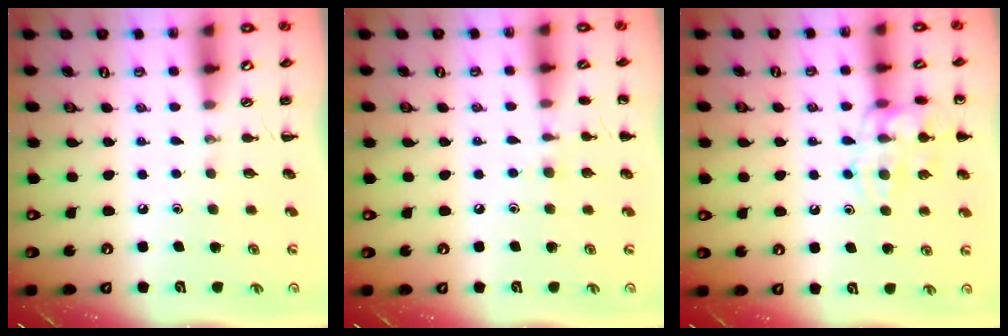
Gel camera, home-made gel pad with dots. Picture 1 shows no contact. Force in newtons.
{"total": 6.2, "press": 5.9, "slide": 1.8}
{"total": 14.6, "press": 14.5, "slide": 1.5}